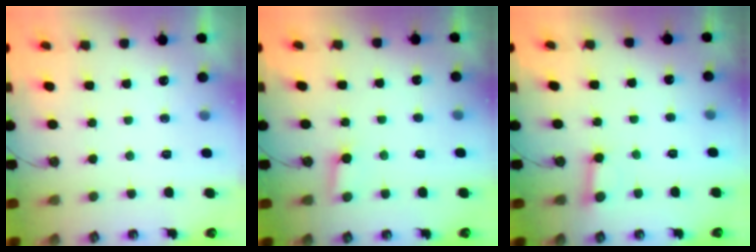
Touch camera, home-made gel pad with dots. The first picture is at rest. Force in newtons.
{"total": 4.6, "press": 4.6, "slide": 0.4}
{"total": 3.2, "press": 3.1, "slide": 0.2}